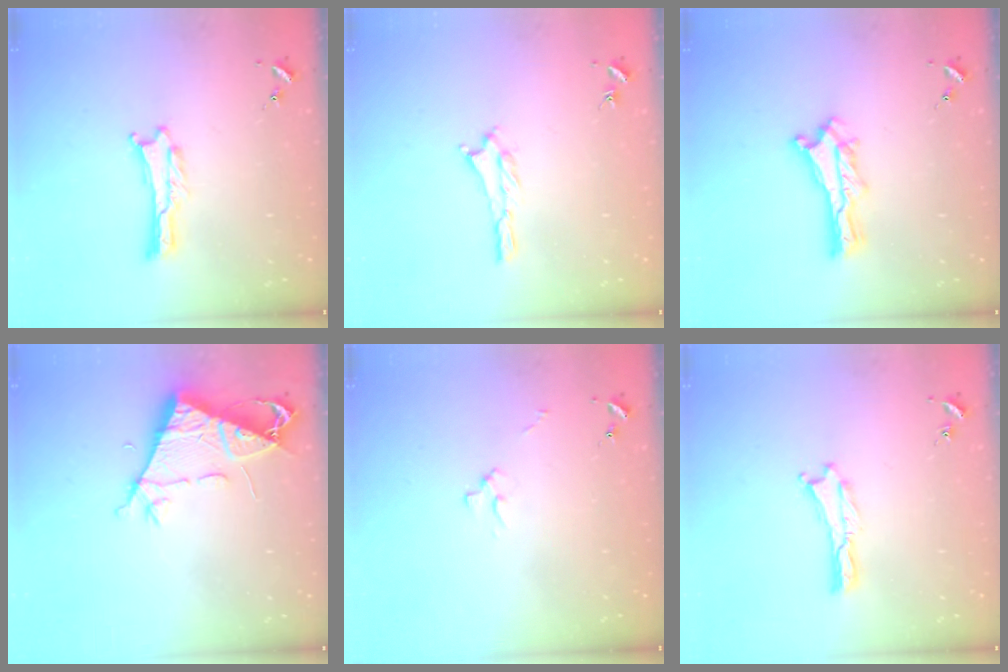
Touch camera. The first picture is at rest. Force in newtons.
{"total": 1.4, "press": 1.4, "slide": 0.3}
{"total": 1.2, "press": 1.2, "slide": 0.2}
{"total": 7.9, "press": 7.8, "slide": 0.9}
{"total": 2.5, "press": 2.5, "slide": 0.3}
{"total": 0.0}